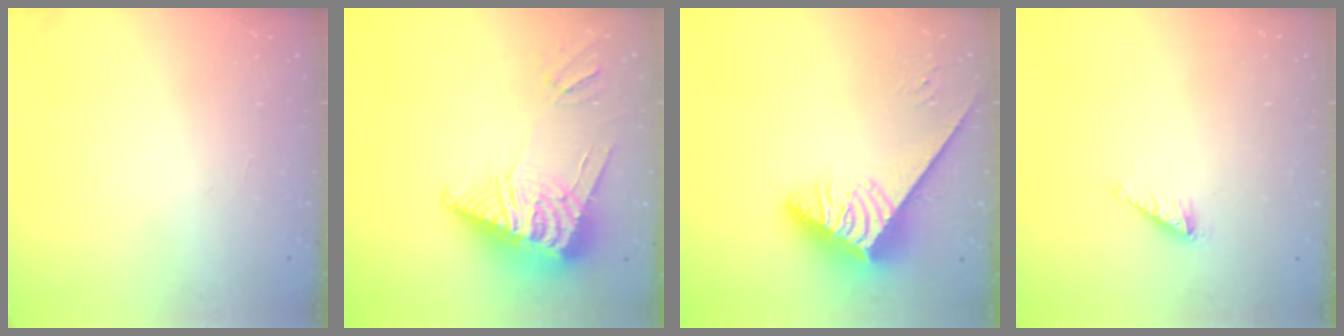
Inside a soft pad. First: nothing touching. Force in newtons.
{"total": 14.2, "press": 14.1, "slide": 1.7}
{"total": 4.8, "press": 4.8, "slide": 0.7}
{"total": 1.7, "press": 1.7, "slide": 0.2}